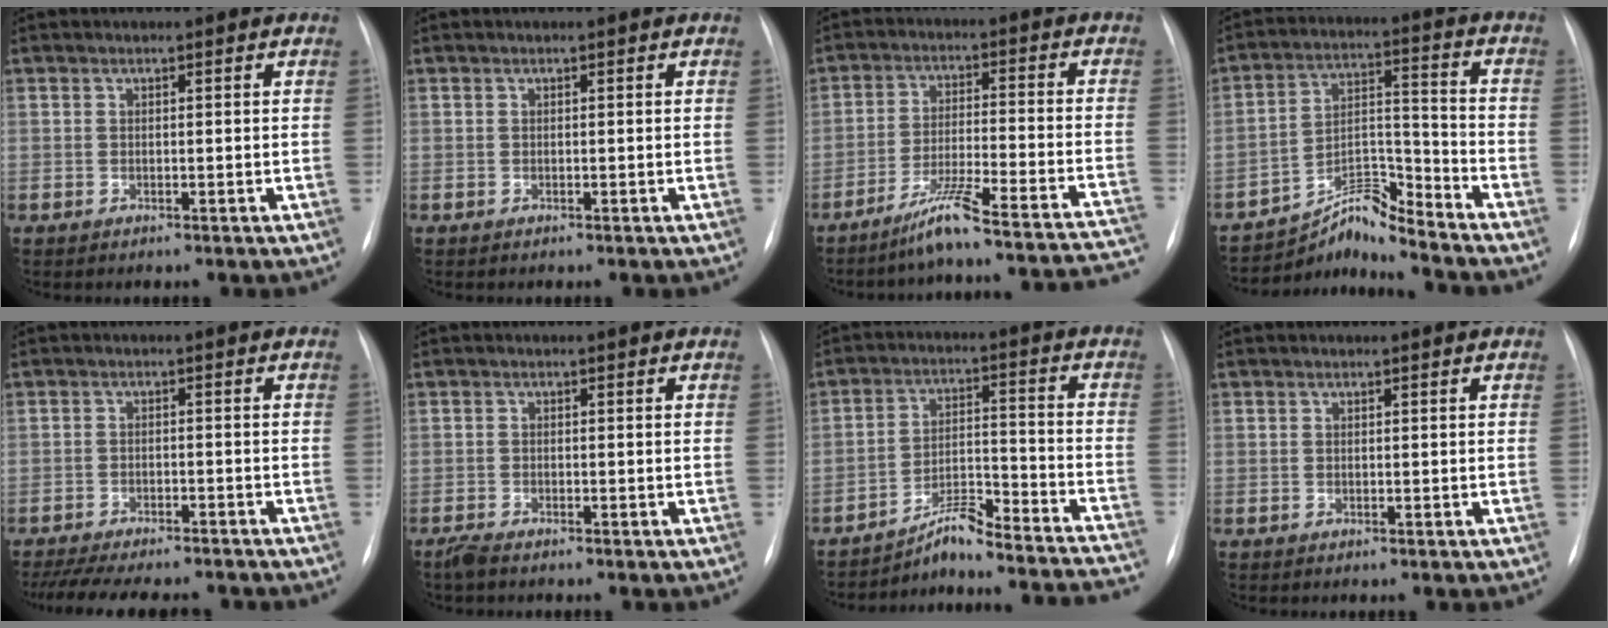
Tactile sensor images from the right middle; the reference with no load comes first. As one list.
[{"total": 0.0}, {"total": 20.2, "force": [-18.3, -0.2, 8.6], "torque": [-0.079, 0.011, -0.253]}, {"total": 7.5, "force": [-7.4, -1.0, 0.2], "torque": [-0.010, 0.034, -0.130]}, {"total": 15.9, "force": [-14.0, 3.5, 6.8], "torque": [-0.150, -0.016, -0.190]}, {"total": 1.6, "force": [-1.4, 0.3, 0.8], "torque": [-0.025, -0.005, -0.027]}, {"total": 18.7, "force": [-17.9, 0.2, 5.2], "torque": [-0.063, 0.024, -0.253]}, {"total": 0.0}]